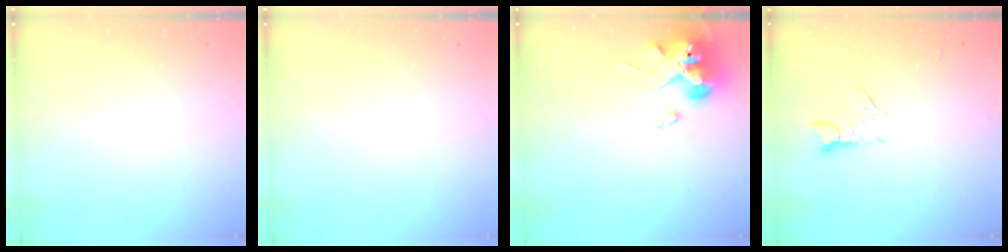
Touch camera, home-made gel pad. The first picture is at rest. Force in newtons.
{"total": 0.0}
{"total": 12.1, "press": 12.0, "slide": 1.7}
{"total": 2.7, "press": 2.7, "slide": 0.3}